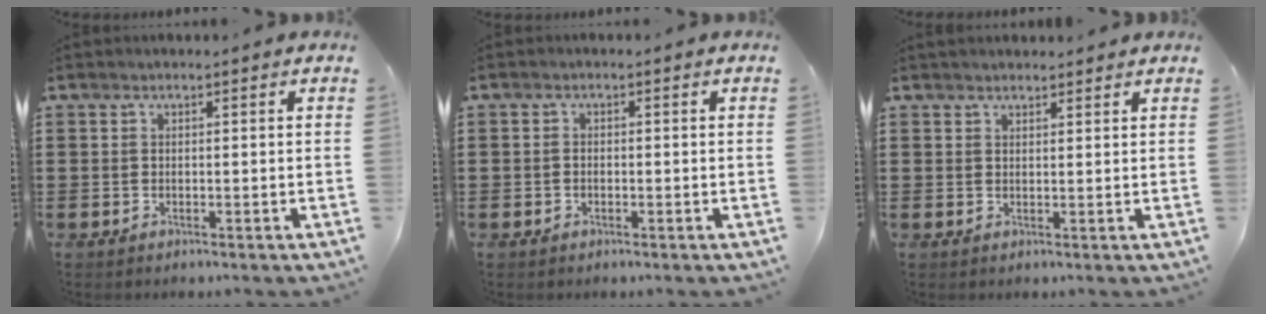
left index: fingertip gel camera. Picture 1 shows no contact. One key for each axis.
{"total": 0.9, "fx": -0.4, "fy": 0.6, "fz": 0.5, "tx": -0.014, "ty": 0.000, "tz": -0.007}
{"total": 1.5, "fx": 1.4, "fy": 0.3, "fz": 0.0, "tx": -0.004, "ty": 0.002, "tz": 0.028}